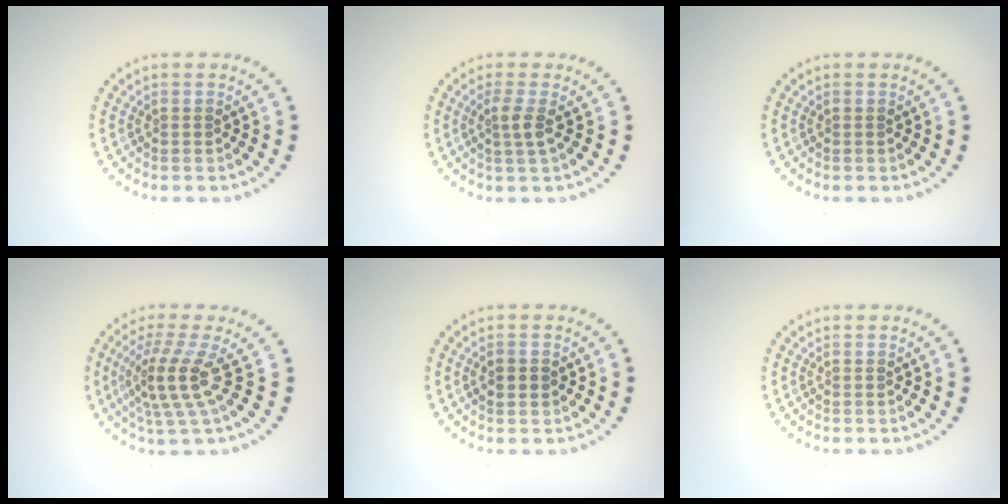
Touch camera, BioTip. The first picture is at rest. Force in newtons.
{"total": 1.9, "press": 1.4, "slide": 1.3}
{"total": 0.0}
{"total": 4.0, "press": 2.8, "slide": 2.9}
{"total": 1.8, "press": 1.8, "slide": 0.0}
{"total": 0.0}